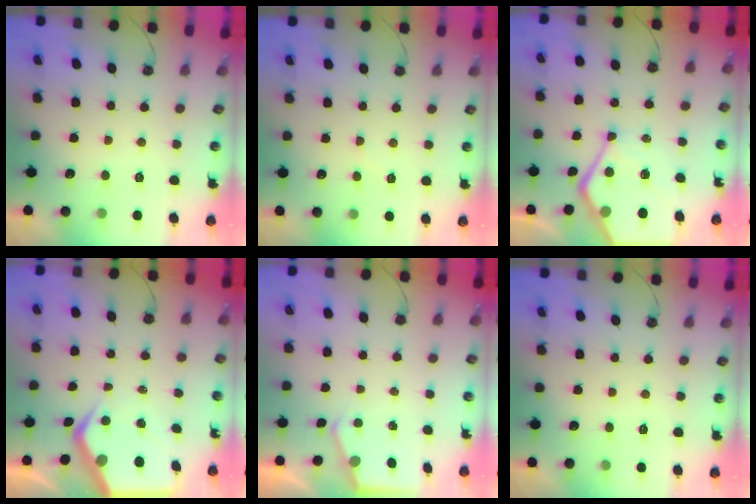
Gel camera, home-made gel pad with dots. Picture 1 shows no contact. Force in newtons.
{"total": 4.1, "press": 4.1, "slide": 0.6}
{"total": 16.4, "press": 16.4, "slide": 1.5}
{"total": 7.4, "press": 7.3, "slide": 0.8}
{"total": 2.8, "press": 2.8, "slide": 0.4}
{"total": 0.0}